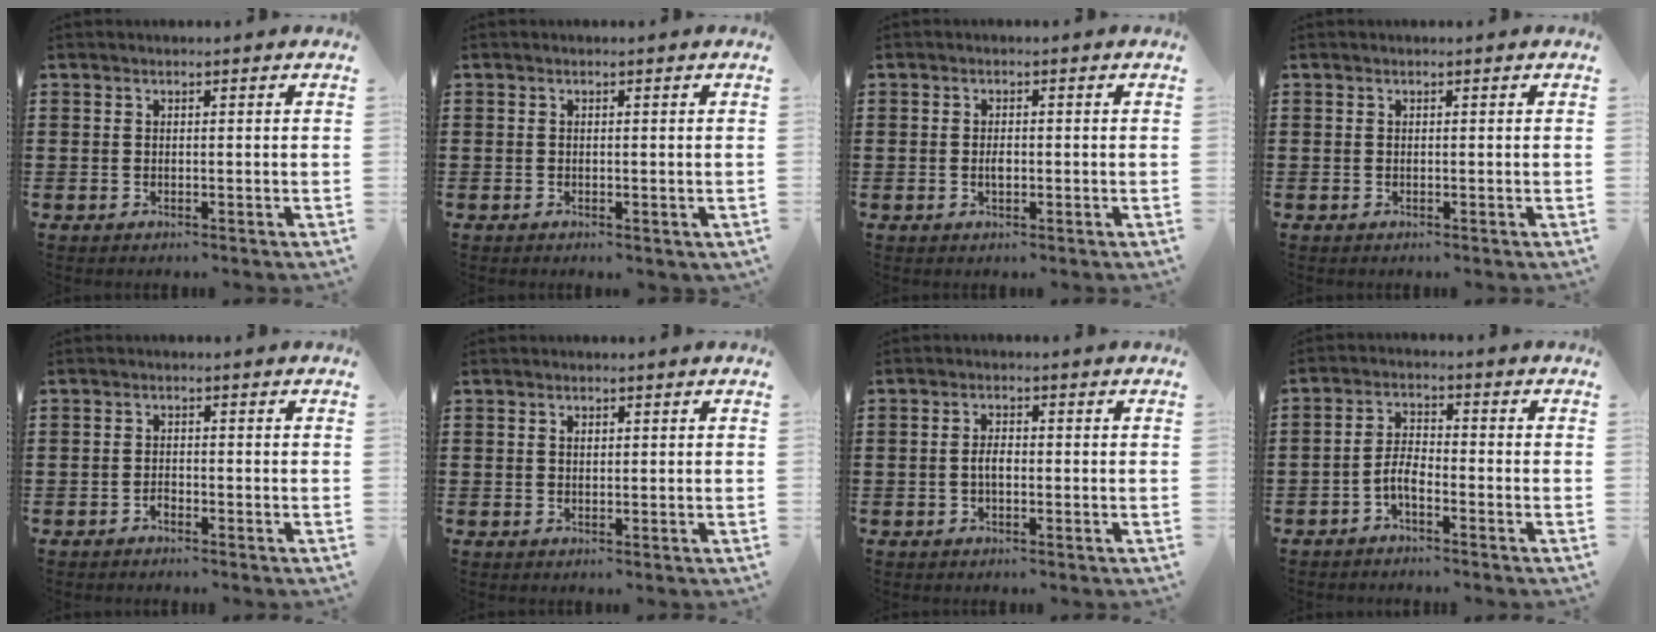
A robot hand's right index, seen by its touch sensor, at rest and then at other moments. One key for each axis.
{"total": 0.0}
{"total": 1.7, "fx": -0.3, "fy": 0.8, "fz": 1.4, "tx": -0.027, "ty": 0.002, "tz": -0.005}
{"total": 0.0}
{"total": 1.2, "fx": -1.0, "fy": 0.5, "fz": 0.4, "tx": -0.011, "ty": -0.001, "tz": -0.020}
{"total": 0.9, "fx": 0.3, "fy": 0.5, "fz": 0.7, "tx": -0.015, "ty": 0.004, "tz": 0.005}
{"total": 2.4, "fx": -0.5, "fy": 1.0, "fz": 2.1, "tx": -0.048, "ty": 0.000, "tz": -0.012}
{"total": 3.7, "fx": -2.2, "fy": 1.3, "fz": 2.7, "tx": -0.070, "ty": 0.003, "tz": -0.048}